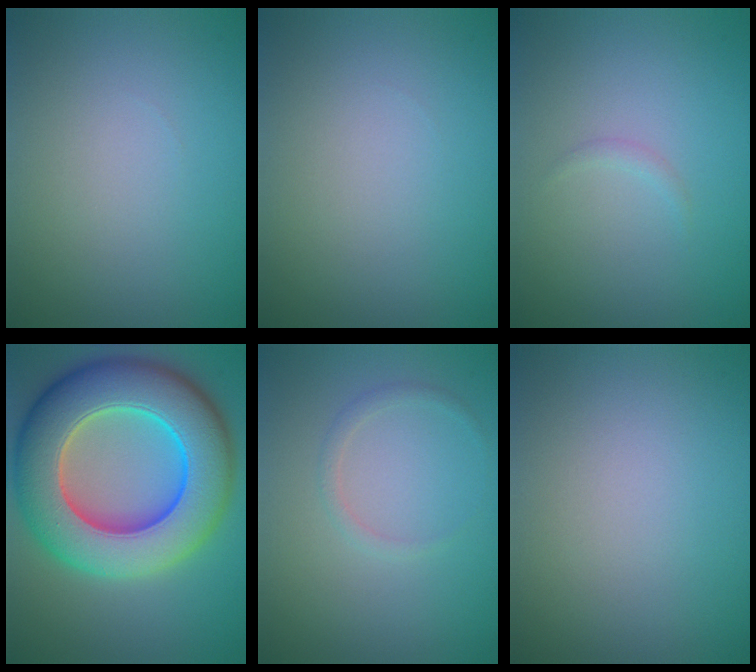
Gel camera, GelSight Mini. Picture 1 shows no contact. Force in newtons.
{"total": 0.0}
{"total": 0.6, "press": 0.6, "slide": 0.1}
{"total": 13.2, "press": 13.1, "slide": 2.1}
{"total": 0.9, "press": 0.9, "slide": 0.1}
{"total": 0.0}